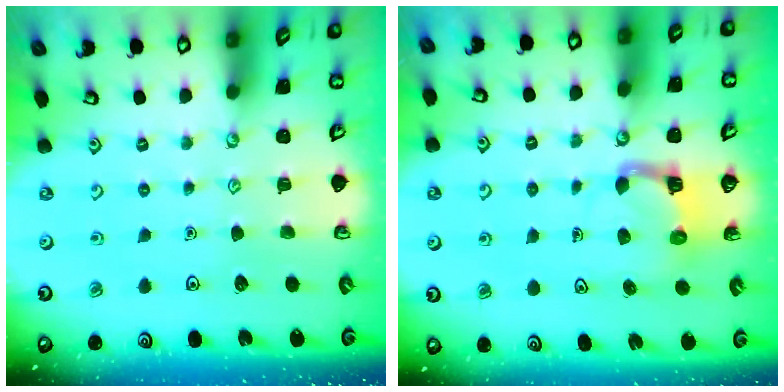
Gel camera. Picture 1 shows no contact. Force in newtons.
{"total": 5.2, "press": 5.2, "slide": 0.4}